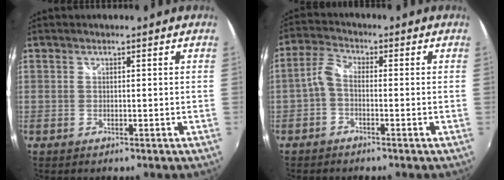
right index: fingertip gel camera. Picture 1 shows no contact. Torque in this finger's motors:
{"motor_torque": [0.64, 0.40, 0.36, 0.11]}